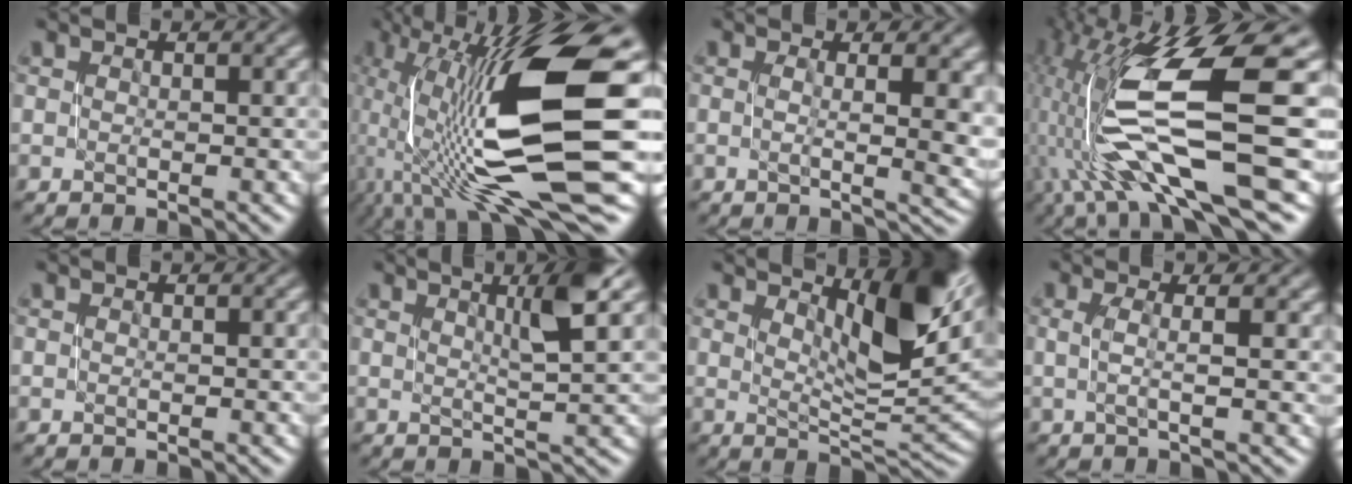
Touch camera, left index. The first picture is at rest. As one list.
[{"total": 15.5, "force": [-1.2, 4.9, 14.6], "torque": [-0.287, 0.003, -0.016]}, {"total": 6.6, "force": [0.6, 2.6, 6.1], "torque": [-0.064, -0.005, 0.008]}, {"total": 13.3, "force": [-1.3, 4.2, 12.6], "torque": [-0.264, -0.004, -0.011]}, {"total": 0.0}, {"total": 5.1, "force": [2.0, 0.5, 4.6], "torque": [-0.065, 0.003, 0.037]}, {"total": 8.7, "force": [4.2, 2.0, 7.3], "torque": [-0.108, -0.004, 0.080]}, {"total": 2.3, "force": [0.1, 0.6, 2.2], "torque": [-0.040, -0.001, 0.002]}]